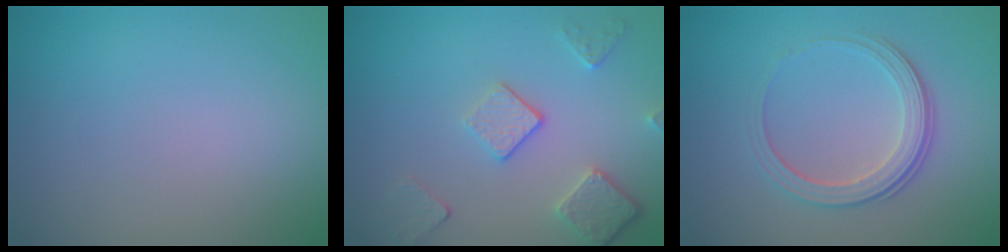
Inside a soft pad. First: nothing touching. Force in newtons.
{"total": 3.6, "press": 3.0, "slide": 2.1}
{"total": 3.5, "press": 2.6, "slide": 2.4}